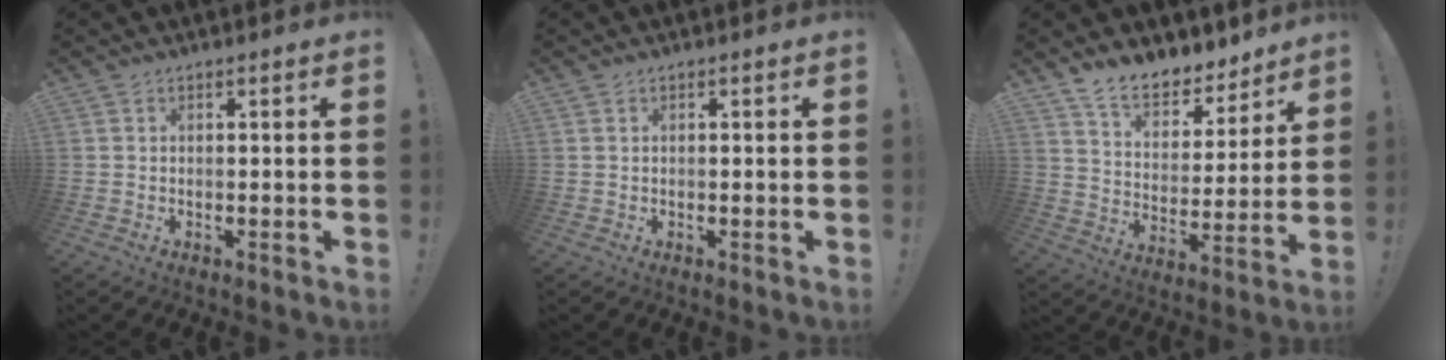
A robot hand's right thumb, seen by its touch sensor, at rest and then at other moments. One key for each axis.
{"total": 0.5, "fx": 0.3, "fy": 0.3, "fz": 0.3, "tx": -0.014, "ty": 0.004, "tz": 0.008}
{"total": 11.2, "fx": 9.5, "fy": 4.7, "fz": 3.6, "tx": -0.066, "ty": -0.072, "tz": 0.176}